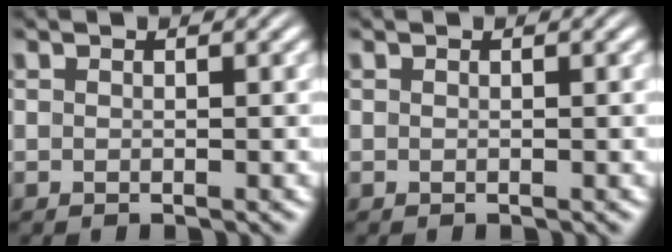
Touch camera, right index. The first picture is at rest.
{"total": 0.0}